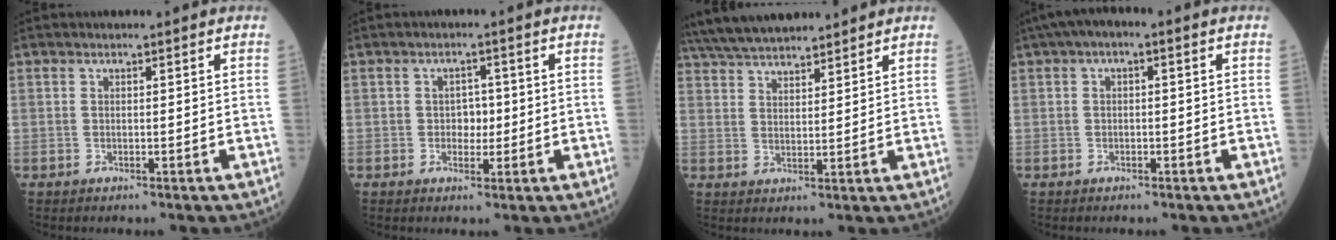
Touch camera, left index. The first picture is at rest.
{"total": 2.5, "force": [-0.1, 1.8, 1.8], "torque": [-0.022, 0.006, -0.001]}
{"total": 12.8, "force": [11.5, 2.5, 5.0], "torque": [-0.094, 0.038, 0.196]}
{"total": 3.6, "force": [1.1, 1.4, 3.2], "torque": [-0.055, 0.020, 0.012]}